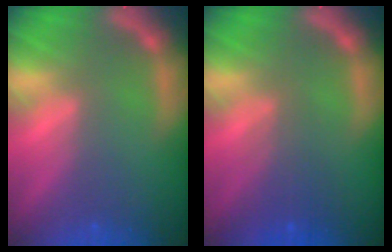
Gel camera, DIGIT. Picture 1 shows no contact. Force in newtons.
{"total": 3.0}